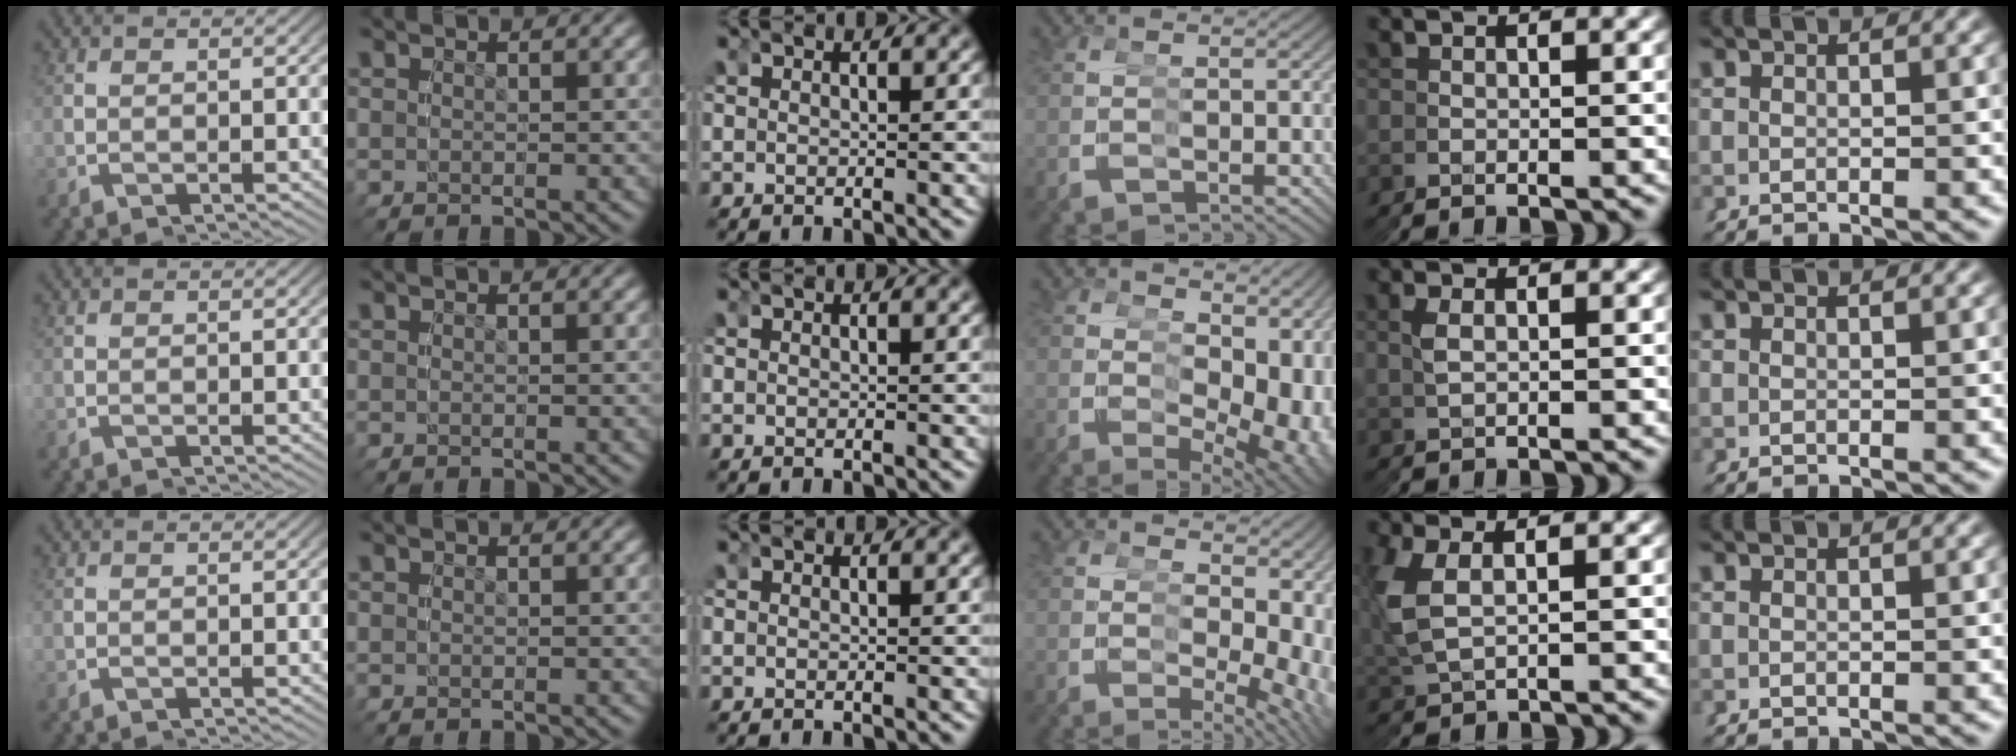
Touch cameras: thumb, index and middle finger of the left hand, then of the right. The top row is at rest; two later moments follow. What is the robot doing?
{"motion": "grasp_and_lifting", "object": "legos"}